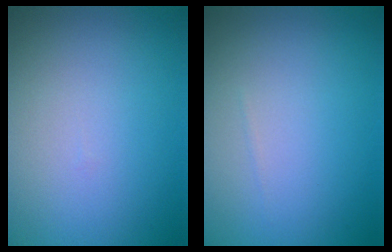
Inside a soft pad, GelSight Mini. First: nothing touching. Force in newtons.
{"total": 0.0}